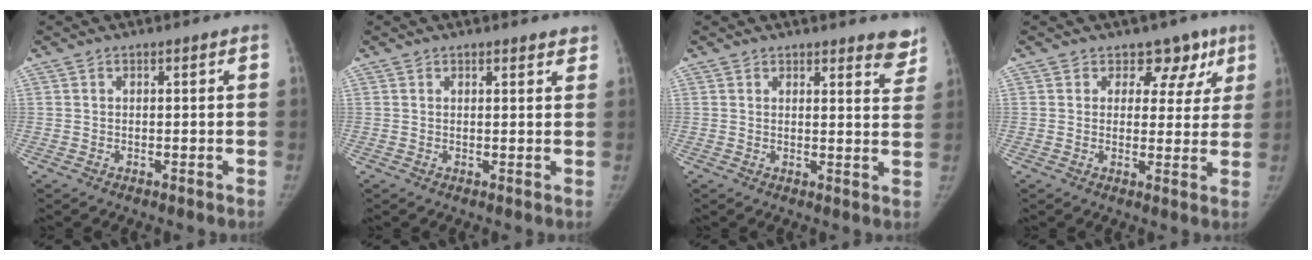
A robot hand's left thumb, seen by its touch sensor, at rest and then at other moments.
{"total": 2.5, "force": [2.2, 0.8, 1.0], "torque": [0.010, -0.003, 0.022]}
{"total": 5.9, "force": [5.1, 1.8, 2.3], "torque": [0.009, -0.031, 0.048]}
{"total": 6.7, "force": [4.2, 4.9, 1.7], "torque": [0.027, -0.016, 0.043]}